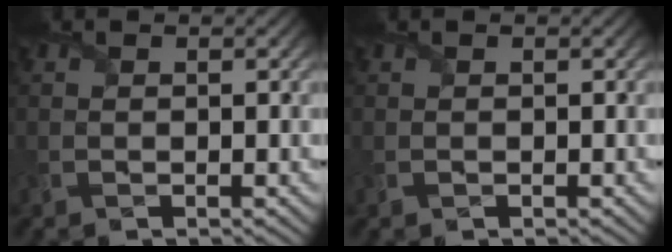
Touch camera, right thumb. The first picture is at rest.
{"total": 0.0}